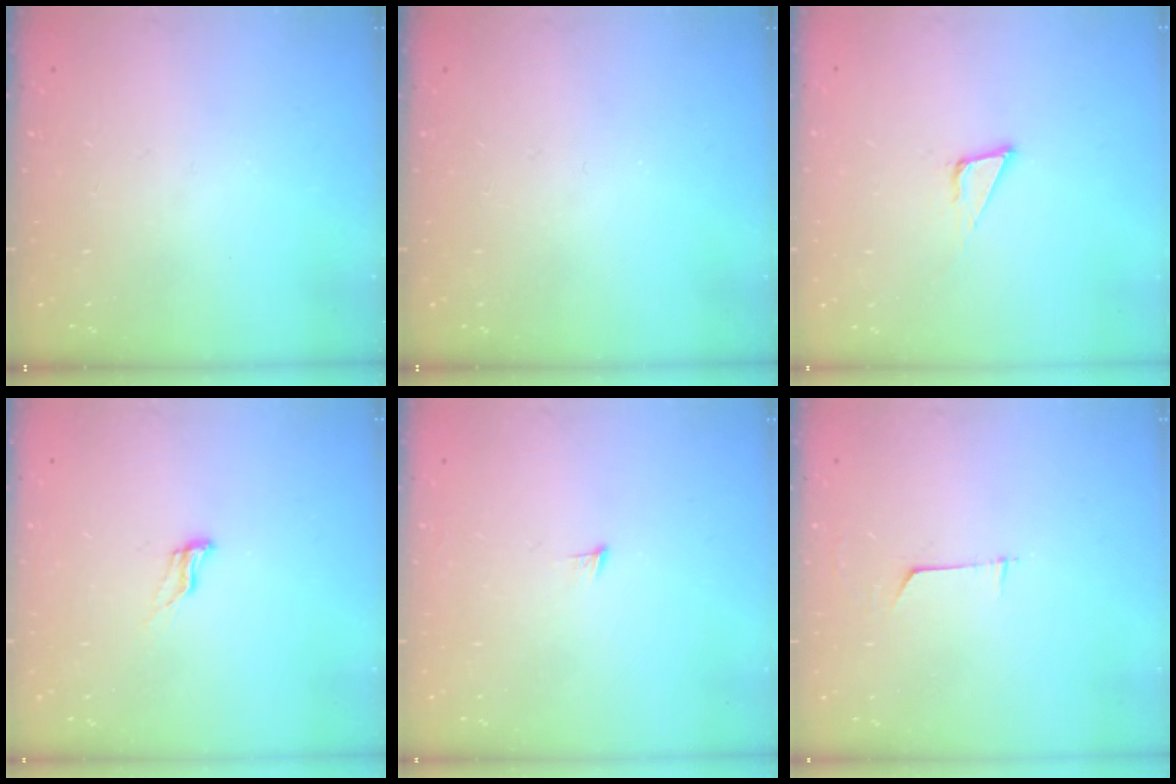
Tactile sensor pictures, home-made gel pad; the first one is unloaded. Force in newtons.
{"total": 0.0}
{"total": 3.9, "press": 3.9, "slide": 0.2}
{"total": 5.5, "press": 5.4, "slide": 0.5}
{"total": 3.6, "press": 3.5, "slide": 0.3}
{"total": 3.7, "press": 3.6, "slide": 0.4}